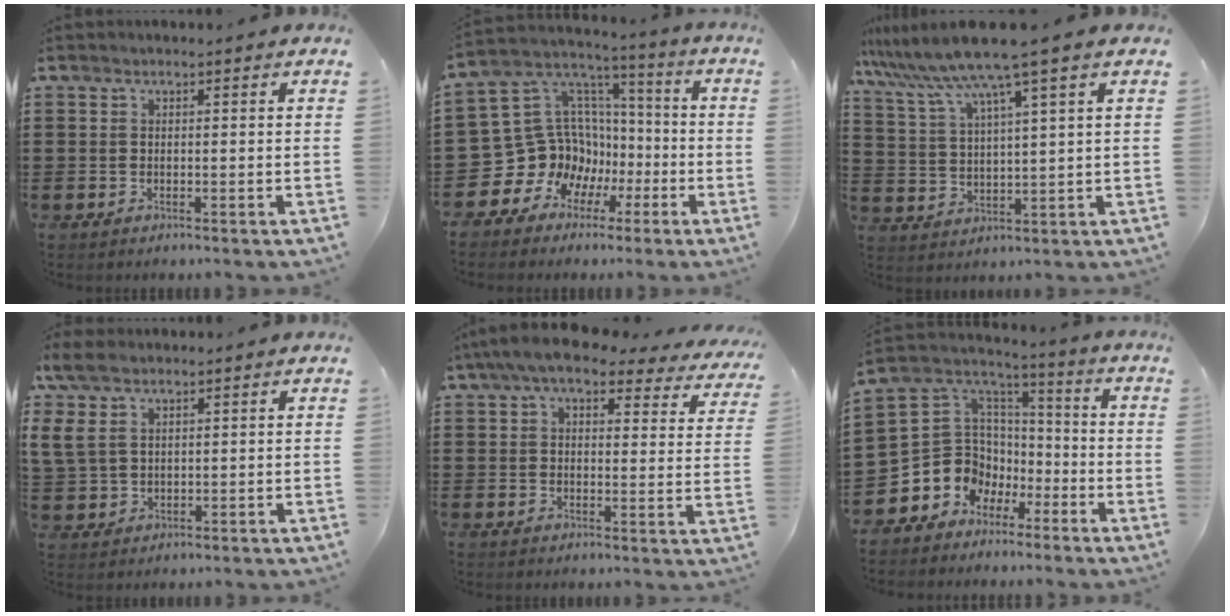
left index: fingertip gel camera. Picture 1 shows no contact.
{"total": 13.0, "force": [-3.5, 12.1, 3.2], "torque": [-0.117, -0.025, -0.037]}
{"total": 8.3, "force": [6.4, -0.7, 5.3], "torque": [-0.124, -0.035, 0.107]}
{"total": 5.8, "force": [3.1, 3.7, 3.3], "torque": [-0.099, 0.008, 0.054]}
{"total": 7.1, "force": [5.8, 1.4, 3.9], "torque": [-0.095, -0.017, 0.104]}
{"total": 8.5, "force": [-3.1, 7.8, 1.1], "torque": [-0.070, -0.012, -0.057]}